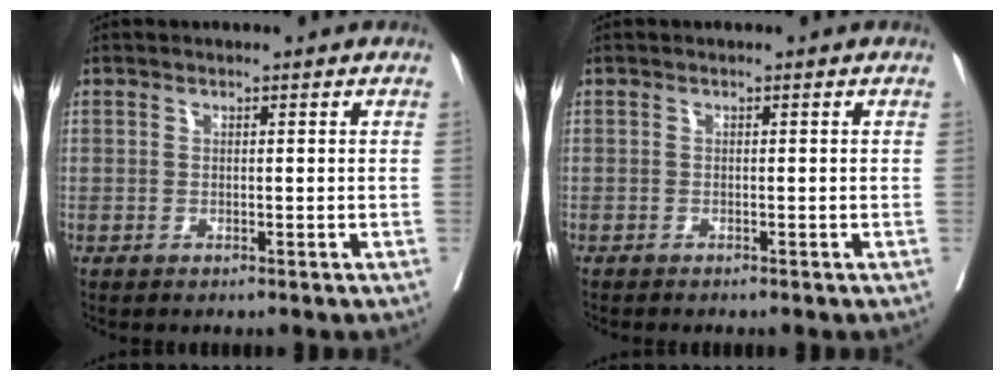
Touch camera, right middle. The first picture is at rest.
{"total": 1.2, "force": [-1.1, -0.1, 0.5], "torque": [-0.003, 0.000, -0.015]}